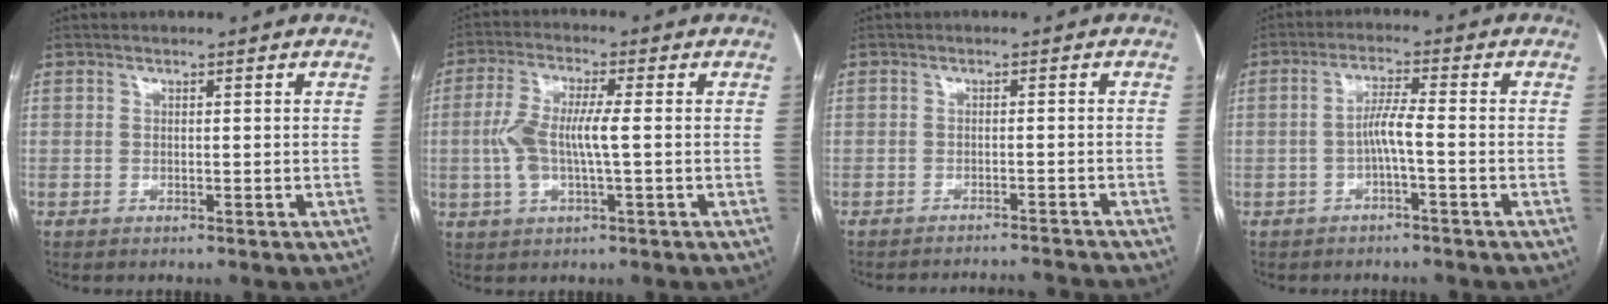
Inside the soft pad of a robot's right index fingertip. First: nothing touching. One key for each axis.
{"total": 7.7, "fx": -0.4, "fy": 1.7, "fz": 7.5, "tx": -0.165, "ty": 0.012, "tz": -0.006}
{"total": 6.9, "fx": -6.9, "fy": -0.6, "fz": 0.3, "tx": -0.002, "ty": 0.007, "tz": -0.090}
{"total": 3.7, "fx": -1.3, "fy": 0.0, "fz": 3.5, "tx": -0.066, "ty": 0.010, "tz": -0.023}